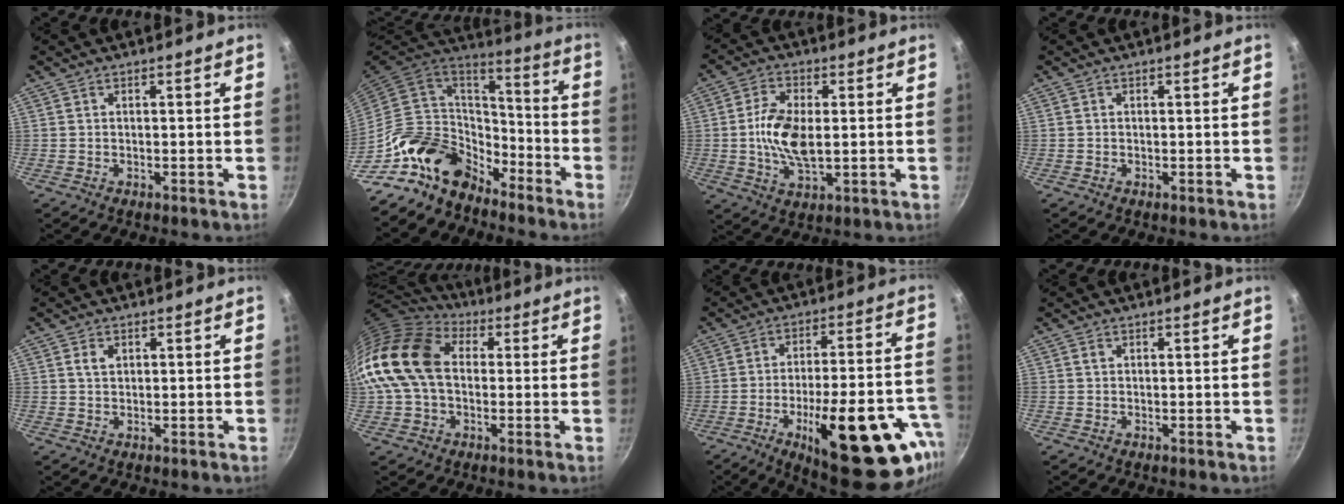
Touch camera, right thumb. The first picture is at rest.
{"total": 17.3, "force": [-11.2, 11.0, 7.3], "torque": [-0.080, 0.087, -0.205]}
{"total": 10.1, "force": [0.1, 5.2, 8.7], "torque": [-0.171, 0.002, 0.002]}
{"total": 0.0}
{"total": 2.4, "force": [0.8, 1.7, 1.4], "torque": [-0.022, 0.000, 0.017]}
{"total": 18.7, "force": [1.3, 13.6, 12.8], "torque": [-0.236, 0.037, 0.011]}
{"total": 27.0, "force": [-11.1, 9.7, 22.7], "torque": [-0.273, 0.030, -0.149]}
{"total": 0.6, "force": [0.3, 0.4, 0.4], "torque": [-0.007, -0.002, 0.005]}